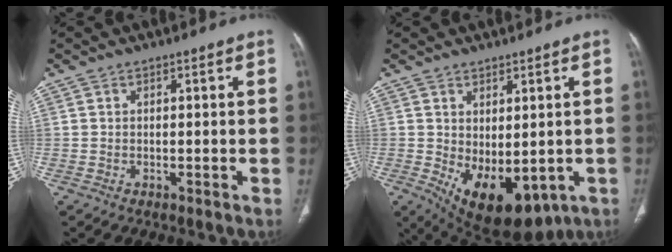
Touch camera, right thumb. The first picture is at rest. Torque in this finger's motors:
{"motor_torque": [-0.30, 0.98, -0.03, 0.10, 0.22]}